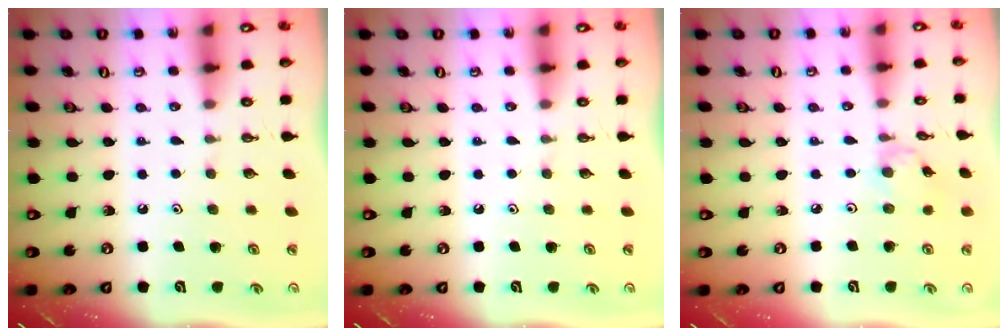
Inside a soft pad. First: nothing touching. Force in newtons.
{"total": 0.0}
{"total": 1.1, "press": 1.1, "slide": 0.3}